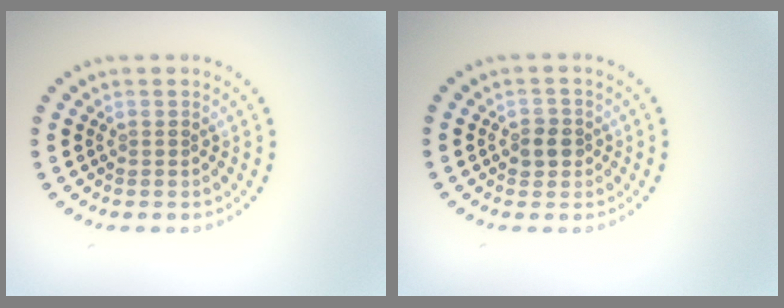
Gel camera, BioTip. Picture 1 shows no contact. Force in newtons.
{"total": 1.8, "press": 1.7, "slide": 0.6}